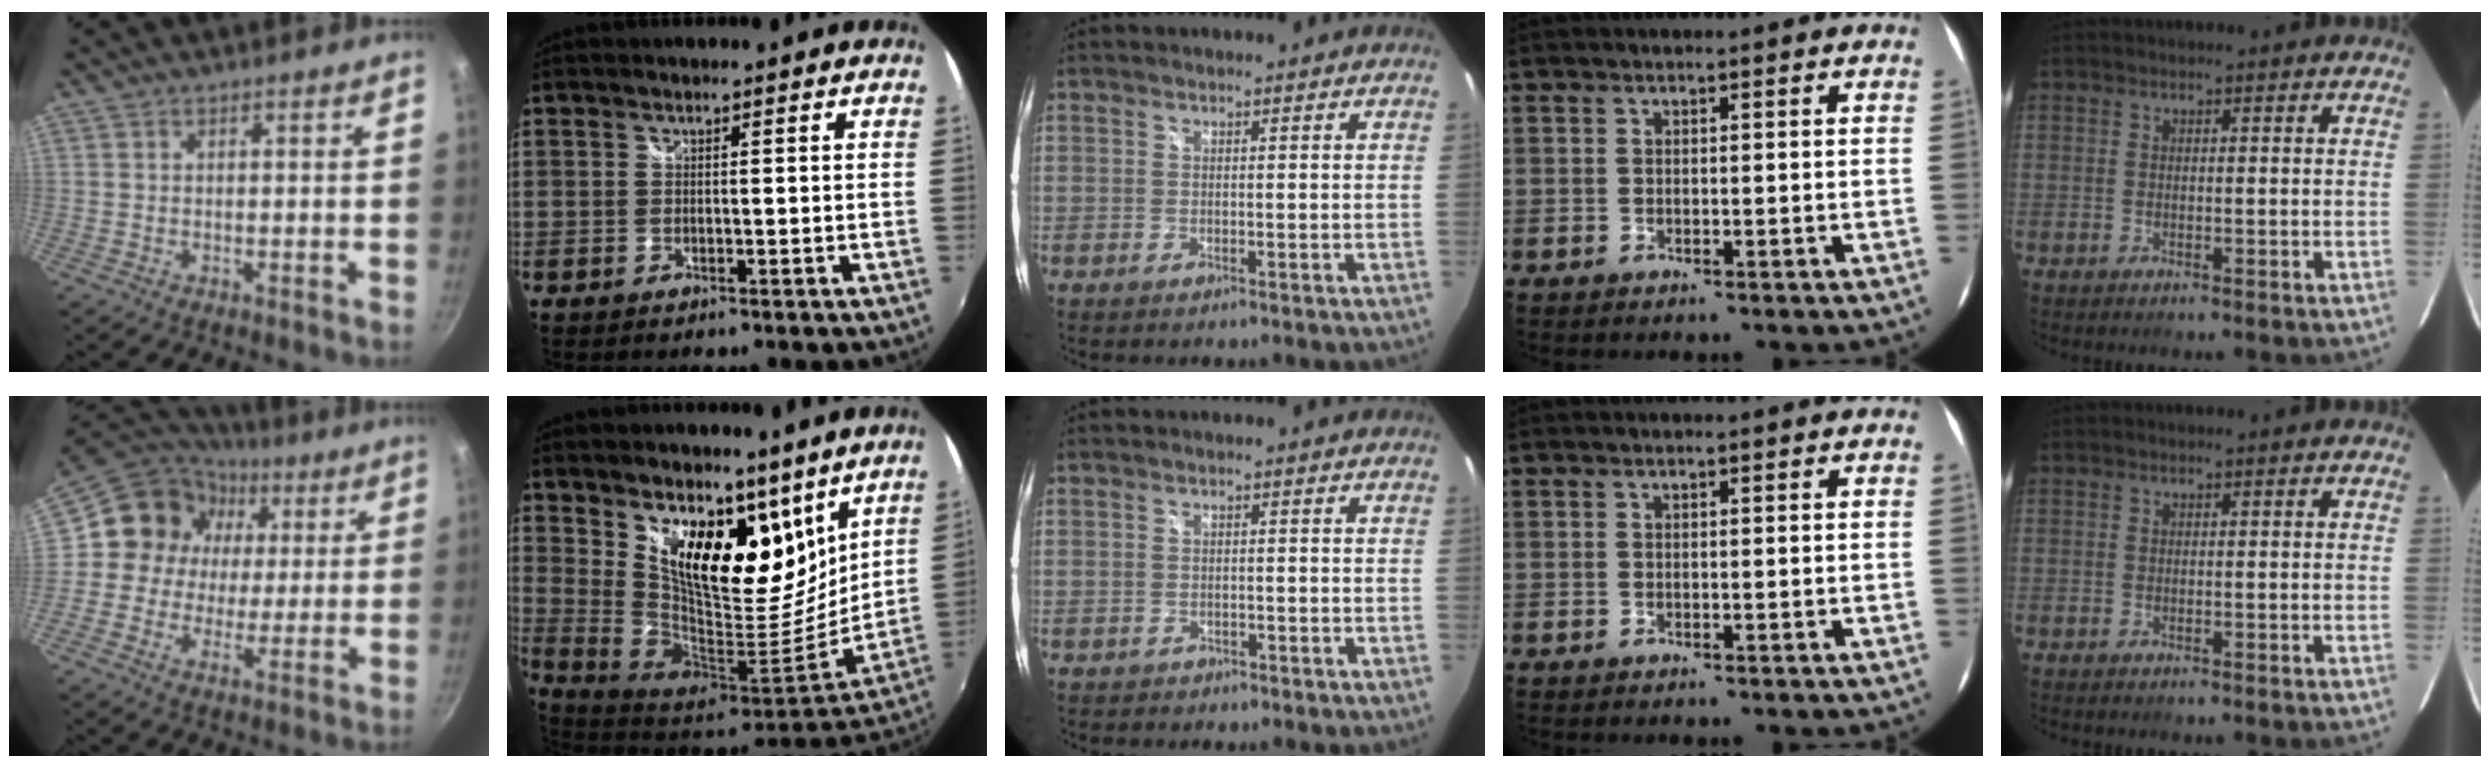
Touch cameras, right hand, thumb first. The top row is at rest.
{"thumb": {"total": 13.5, "force": [3.2, 12.0, 5.1], "torque": [-0.065, 0.007, 0.027]}, "index": {"total": 19.8, "force": [11.7, 8.6, 13.4], "torque": [-0.223, -0.008, 0.214]}, "middle": {"total": 1.6, "force": [-1.2, 1.1, 0.1], "torque": [-0.007, 0.001, -0.017]}}